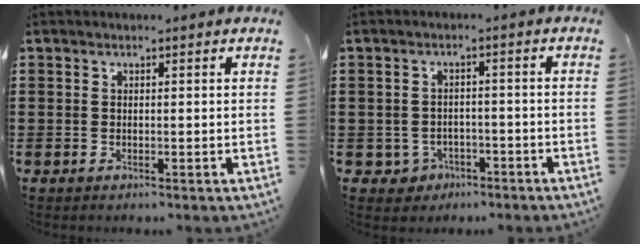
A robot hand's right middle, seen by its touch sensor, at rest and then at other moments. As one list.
[{"total": 2.4, "force": [-1.8, 1.5, 0.4], "torque": [-0.016, 0.002, -0.040]}]